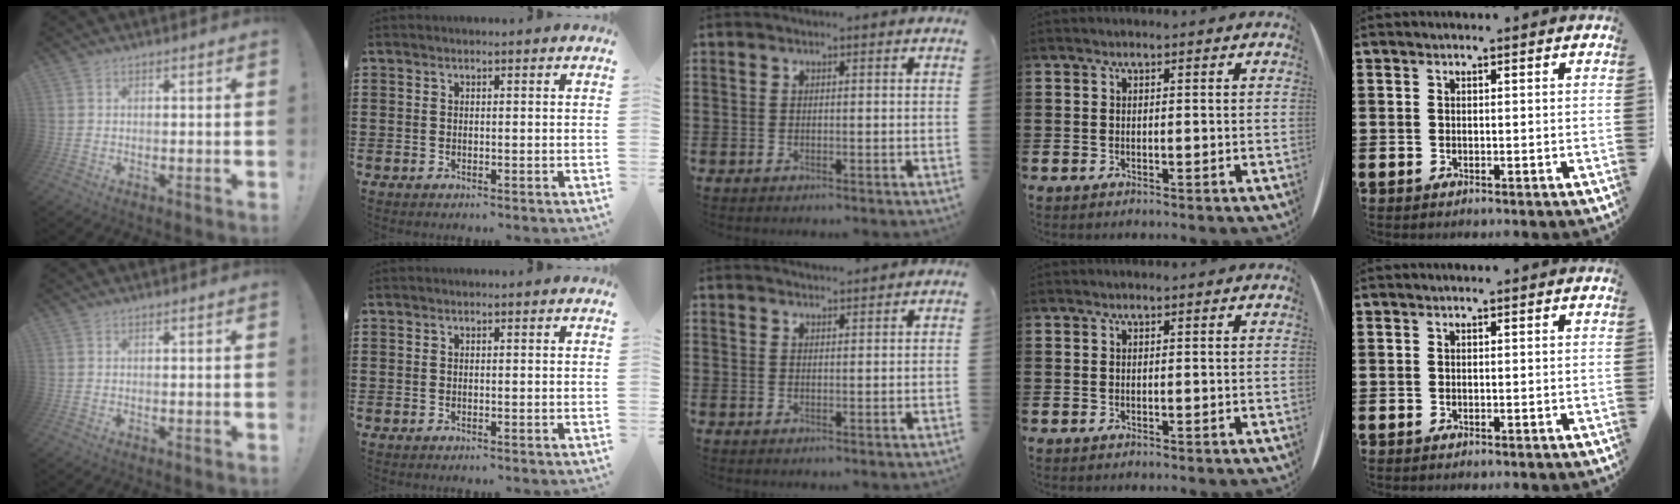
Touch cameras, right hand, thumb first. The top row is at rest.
{"middle": {"total": 1.6, "force": [1.5, 0.1, 0.0], "torque": [-0.005, 0.000, 0.030]}}